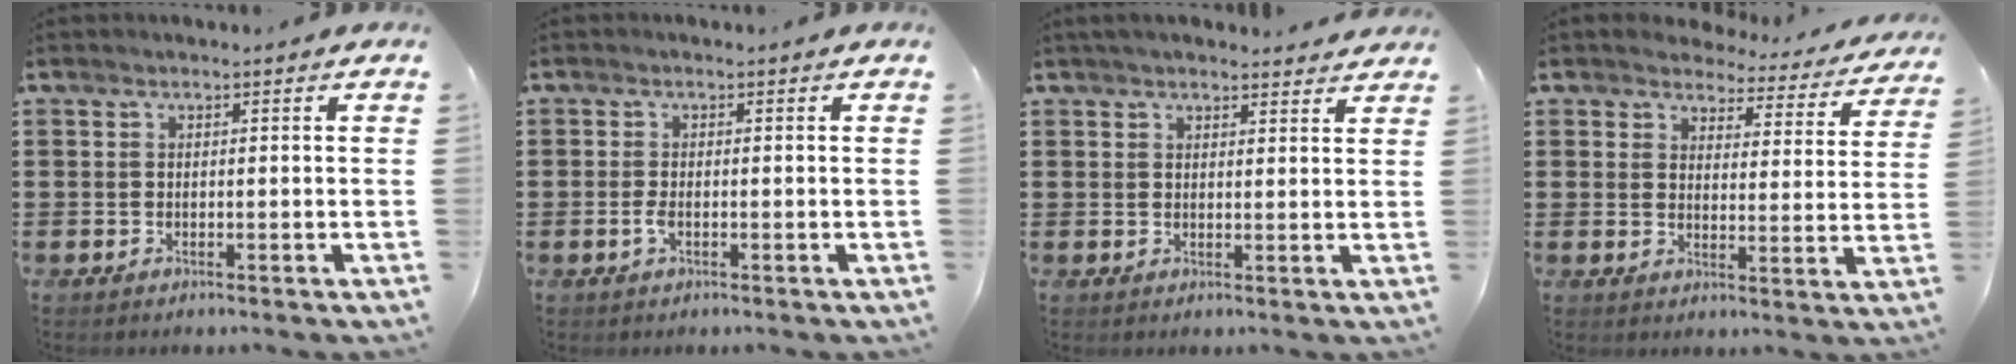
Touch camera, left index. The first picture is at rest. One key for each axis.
{"total": 1.6, "fx": -0.7, "fy": 0.4, "fz": 1.3, "tx": -0.040, "ty": -0.006, "tz": -0.017}
{"total": 2.6, "fx": 2.5, "fy": 0.3, "fz": 0.6, "tx": -0.018, "ty": -0.001, "tz": 0.047}
{"total": 4.0, "fx": 3.8, "fy": 1.0, "fz": 0.7, "tx": -0.029, "ty": -0.025, "tz": 0.063}